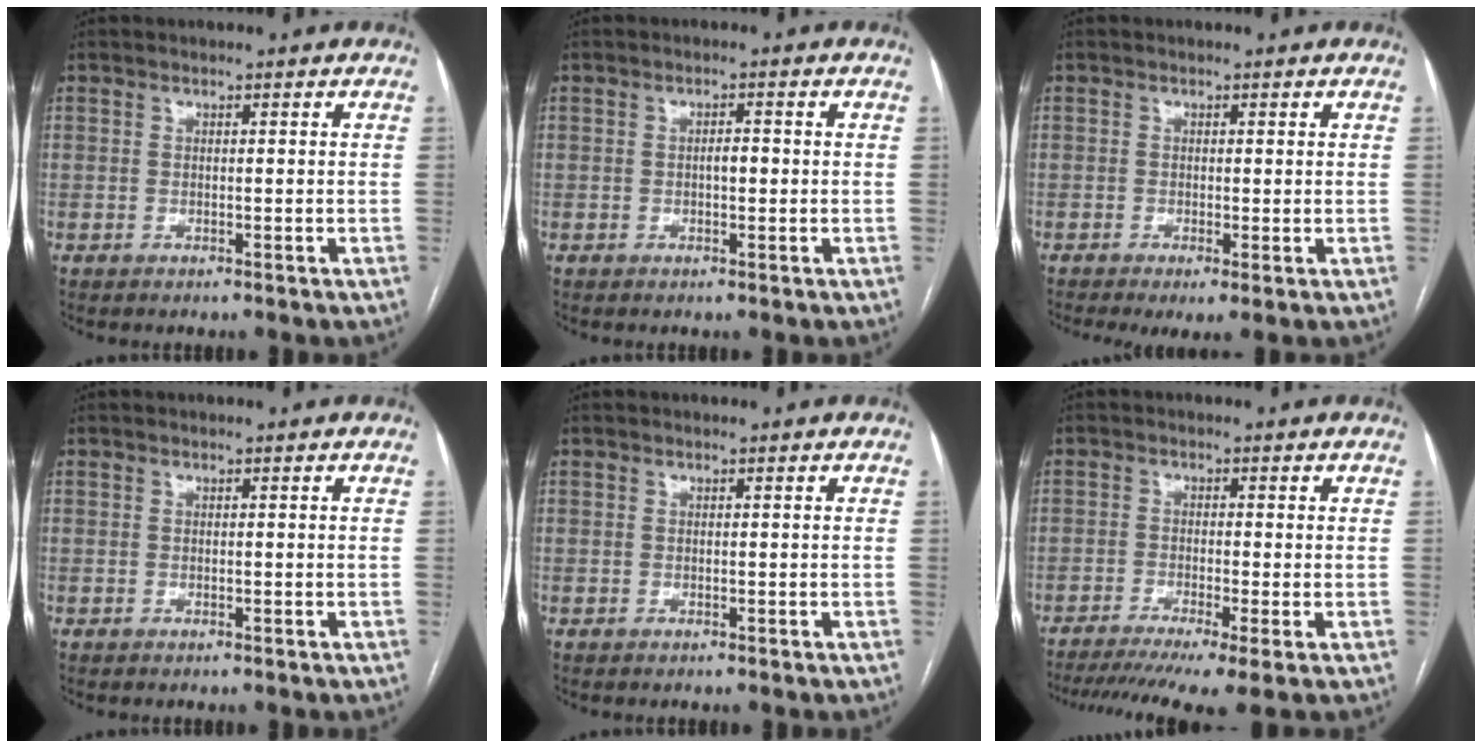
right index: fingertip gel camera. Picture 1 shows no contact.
{"total": 1.5, "force": [-0.1, 0.6, 1.4], "torque": [-0.022, 0.003, -0.004]}
{"total": 3.1, "force": [-1.3, 0.9, 2.7], "torque": [-0.041, -0.010, -0.020]}
{"total": 0.0}
{"total": 0.0}
{"total": 10.4, "force": [-7.3, 0.6, 7.3], "torque": [-0.113, -0.013, -0.116]}